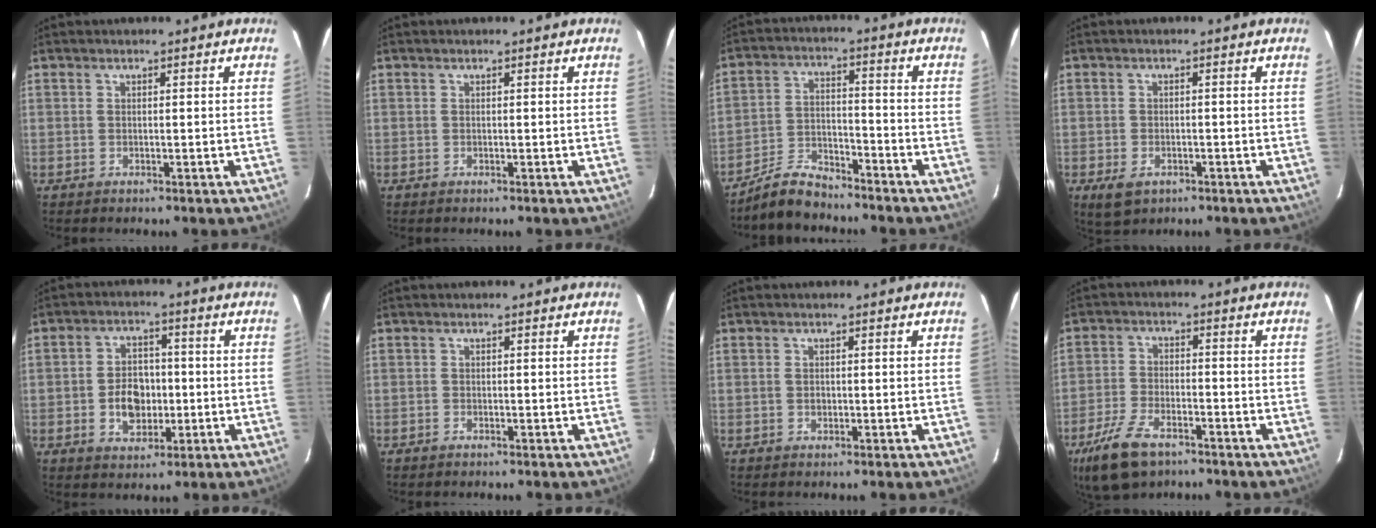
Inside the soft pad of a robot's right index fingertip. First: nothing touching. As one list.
[{"total": 0.0}, {"total": 7.8, "force": [-7.0, 2.6, 2.2], "torque": [-0.062, 0.022, -0.127]}, {"total": 4.6, "force": [-2.3, 3.0, 2.5], "torque": [-0.057, -0.010, -0.035]}, {"total": 7.8, "force": [-1.6, 5.7, 5.1], "torque": [-0.094, 0.016, -0.017]}, {"total": 0.7, "force": [-0.6, 0.3, 0.1], "torque": [-0.004, 0.001, -0.012]}, {"total": 1.1, "force": [-0.2, 0.9, 0.6], "torque": [-0.009, 0.002, -0.004]}, {"total": 10.8, "force": [-7.1, 5.2, 6.3], "torque": [-0.160, -0.011, -0.136]}]